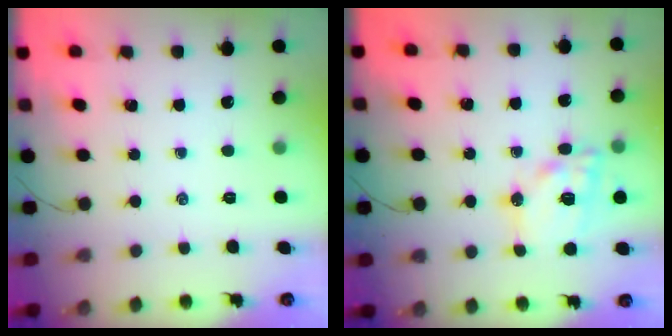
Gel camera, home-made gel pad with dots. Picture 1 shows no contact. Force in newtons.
{"total": 15.7, "press": 15.5, "slide": 2.8}